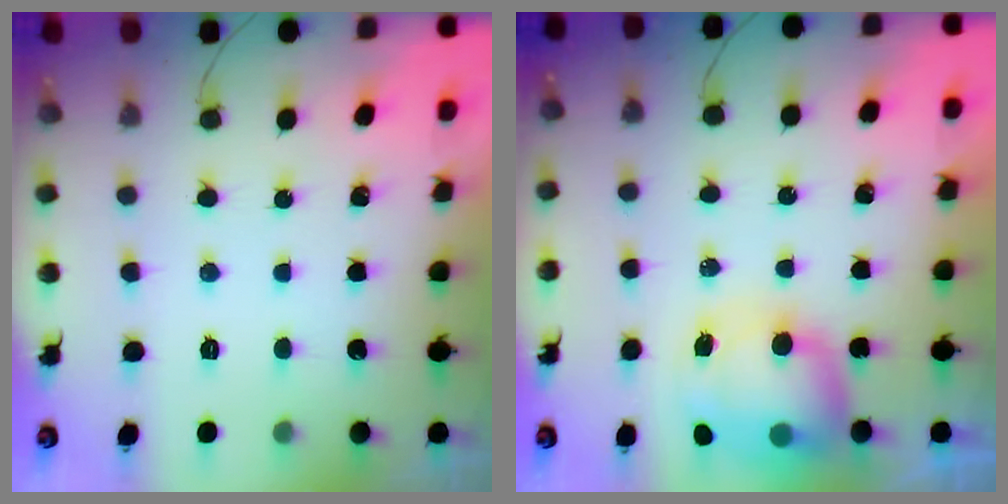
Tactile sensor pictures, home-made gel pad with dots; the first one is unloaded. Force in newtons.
{"total": 9.2, "press": 8.9, "slide": 2.4}